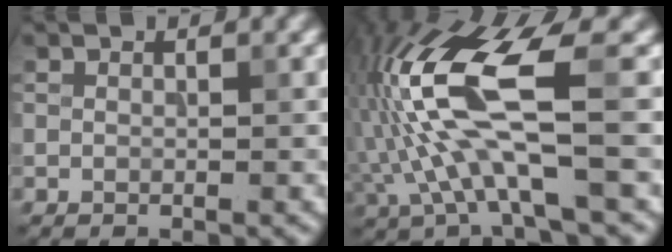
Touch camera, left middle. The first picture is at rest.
{"total": 9.6, "force": [-0.4, 2.6, 9.2], "torque": [-0.201, 0.015, -0.007]}